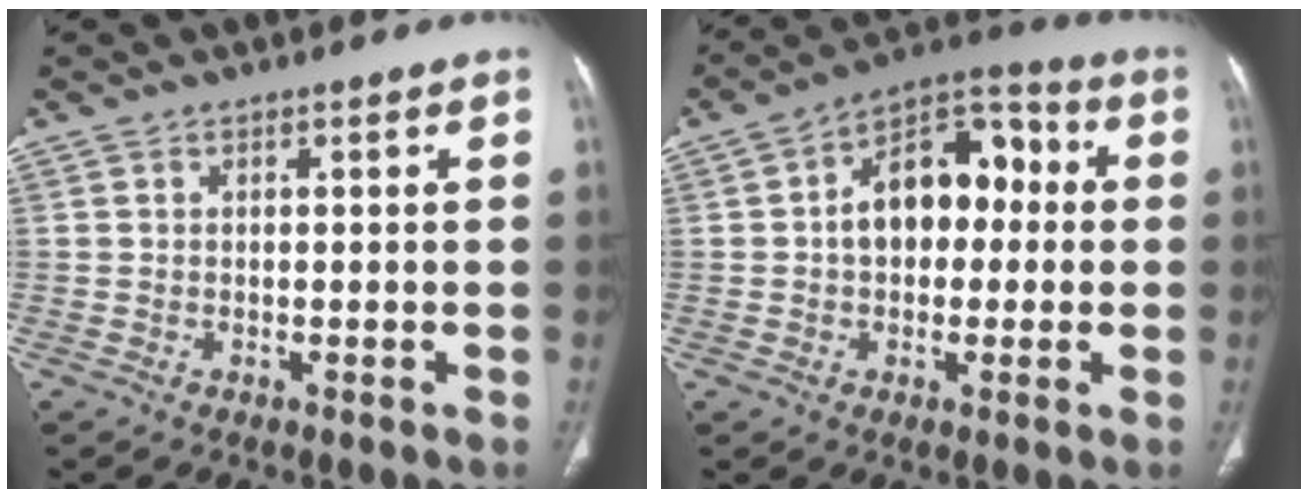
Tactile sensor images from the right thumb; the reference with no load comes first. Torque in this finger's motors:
{"motor_torque": [0.19, 2.19, 1.31, -0.13, 0.10]}